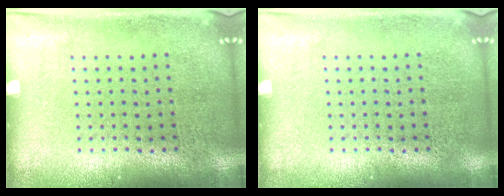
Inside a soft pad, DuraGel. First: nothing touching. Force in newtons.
{"total": 0.0}